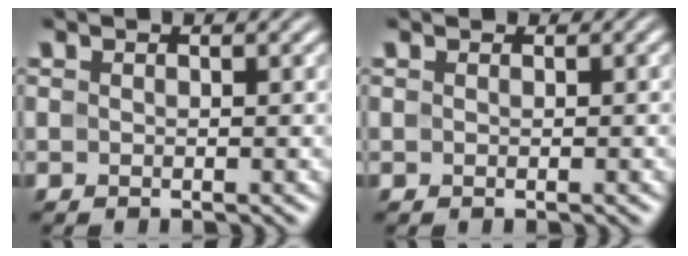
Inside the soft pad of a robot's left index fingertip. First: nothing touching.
{"total": 1.1, "force": [0.9, 0.5, 0.3], "torque": [-0.009, -0.001, 0.006]}